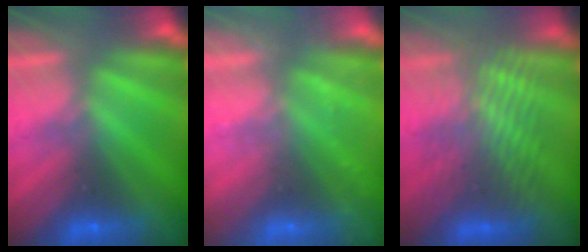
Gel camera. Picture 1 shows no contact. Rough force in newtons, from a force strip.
{"total": 2.2}
{"total": 3.4}